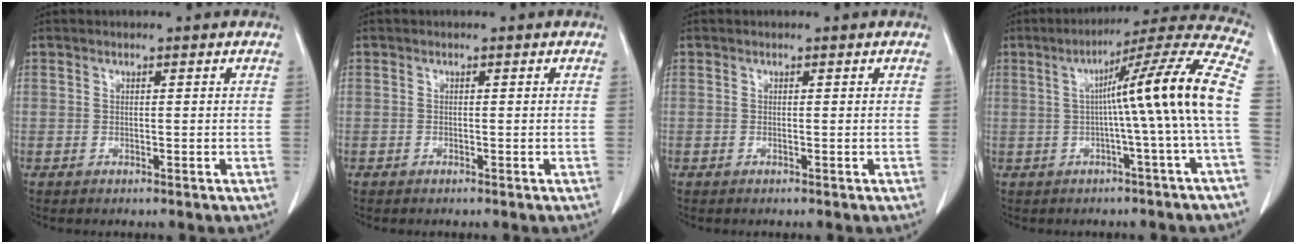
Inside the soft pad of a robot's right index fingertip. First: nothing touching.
{"total": 0.0}
{"total": 0.0}
{"total": 14.9, "force": [-0.2, -2.3, 14.7], "torque": [-0.198, 0.023, -0.006]}